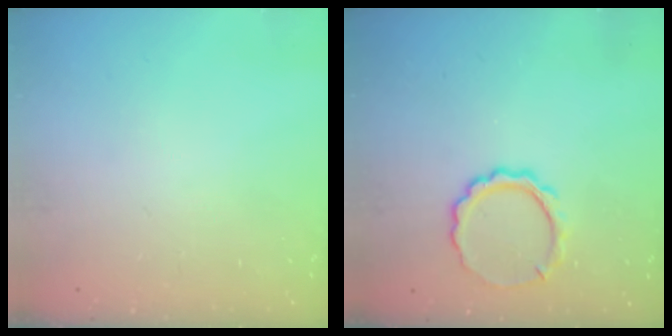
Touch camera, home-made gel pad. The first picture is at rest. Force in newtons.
{"total": 8.1, "press": 8.0, "slide": 0.6}